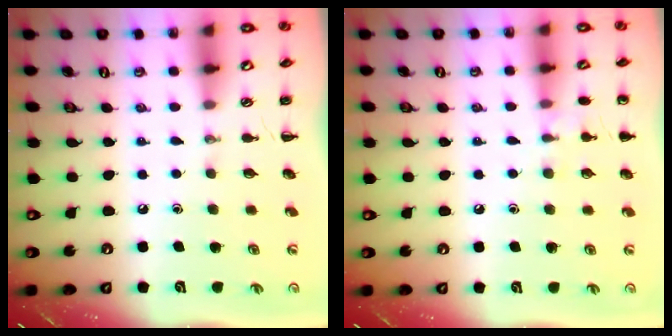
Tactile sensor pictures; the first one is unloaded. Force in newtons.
{"total": 7.2, "press": 7.0, "slide": 1.7}